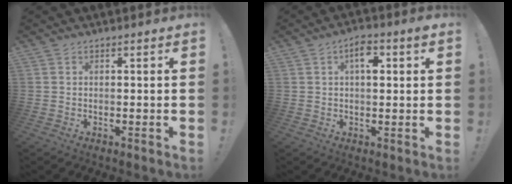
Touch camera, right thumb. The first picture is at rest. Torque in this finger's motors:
{"motor_torque": [-0.05, 0.05, 0.50, 0.10, 0.14]}